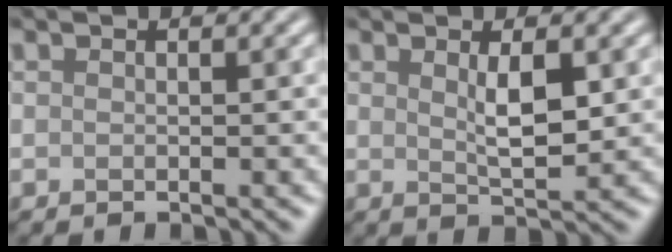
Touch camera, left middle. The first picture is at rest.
{"total": 2.9, "force": [0.8, 0.7, 2.7], "torque": [-0.052, -0.005, 0.016]}